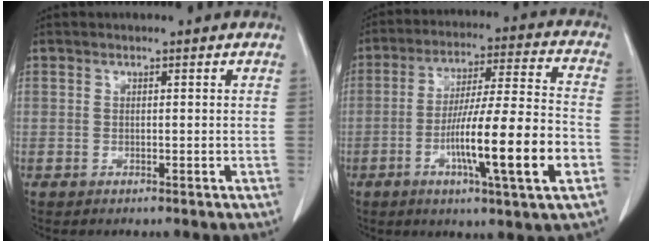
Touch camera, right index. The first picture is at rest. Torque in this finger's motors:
{"motor_torque": [1.41, -0.73, 0.95, 0.21]}